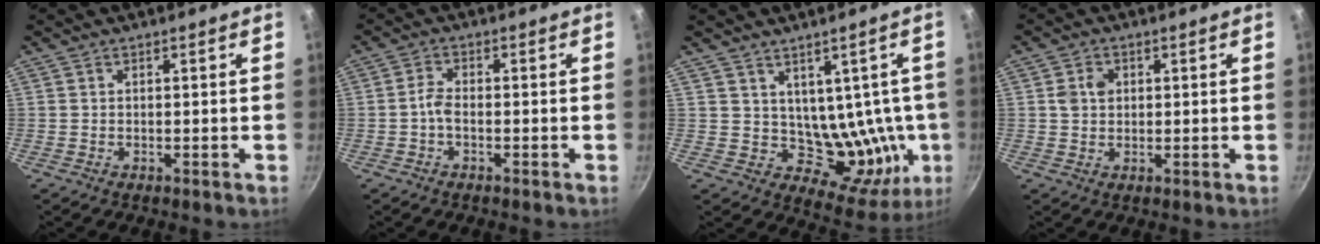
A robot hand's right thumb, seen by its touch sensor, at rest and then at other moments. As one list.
[{"total": 2.6, "force": [-1.0, 1.2, 2.0], "torque": [-0.046, 0.014, -0.027]}, {"total": 12.5, "force": [2.7, 9.5, 7.7], "torque": [-0.057, -0.034, 0.058]}, {"total": 3.5, "force": [0.7, 2.9, 1.9], "torque": [-0.021, 0.002, 0.009]}]